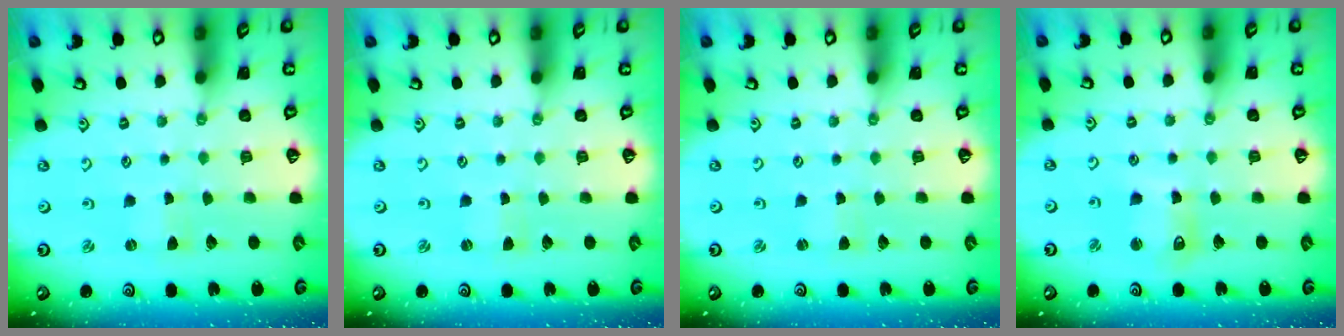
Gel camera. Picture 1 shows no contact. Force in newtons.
{"total": 0.0}
{"total": 1.7, "press": 1.6, "slide": 0.3}
{"total": 7.6, "press": 7.4, "slide": 1.5}